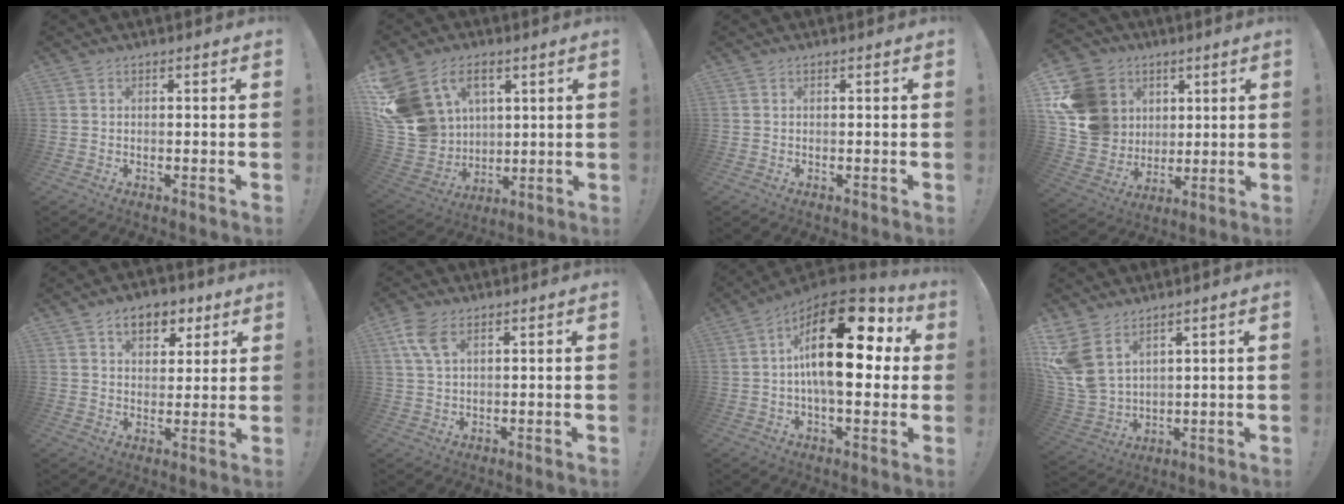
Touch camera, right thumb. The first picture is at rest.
{"total": 17.3, "force": [8.3, 12.7, 8.3], "torque": [-0.192, -0.040, 0.167]}
{"total": 0.0}
{"total": 17.1, "force": [4.7, 15.3, 5.9], "torque": [-0.100, -0.015, 0.120]}
{"total": 9.2, "force": [4.9, 6.2, 4.8], "torque": [-0.056, -0.021, 0.088]}
{"total": 6.6, "force": [3.2, 3.3, 4.7], "torque": [-0.101, -0.010, 0.059]}
{"total": 24.1, "force": [4.1, 11.6, 20.8], "torque": [-0.325, -0.012, 0.067]}
{"total": 10.9, "force": [6.0, 6.7, 6.0], "torque": [-0.141, -0.040, 0.120]}